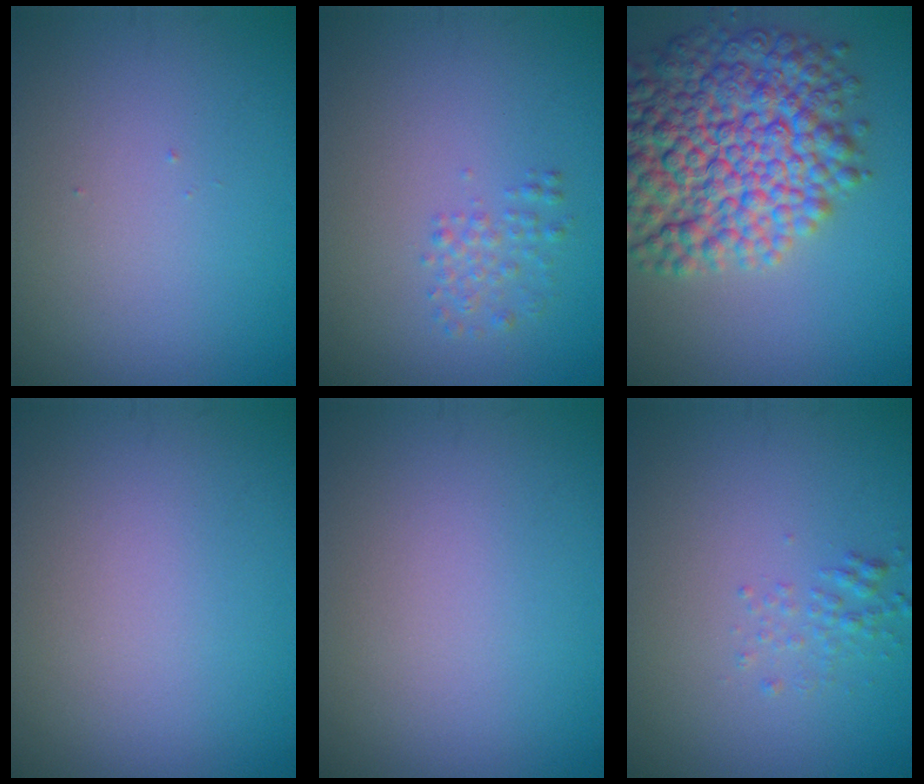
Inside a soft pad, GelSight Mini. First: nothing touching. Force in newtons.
{"total": 1.5, "press": 1.5, "slide": 0.1}
{"total": 12.5, "press": 12.5, "slide": 0.3}
{"total": 0.0}
{"total": 0.0}
{"total": 1.3, "press": 1.3, "slide": 0.0}